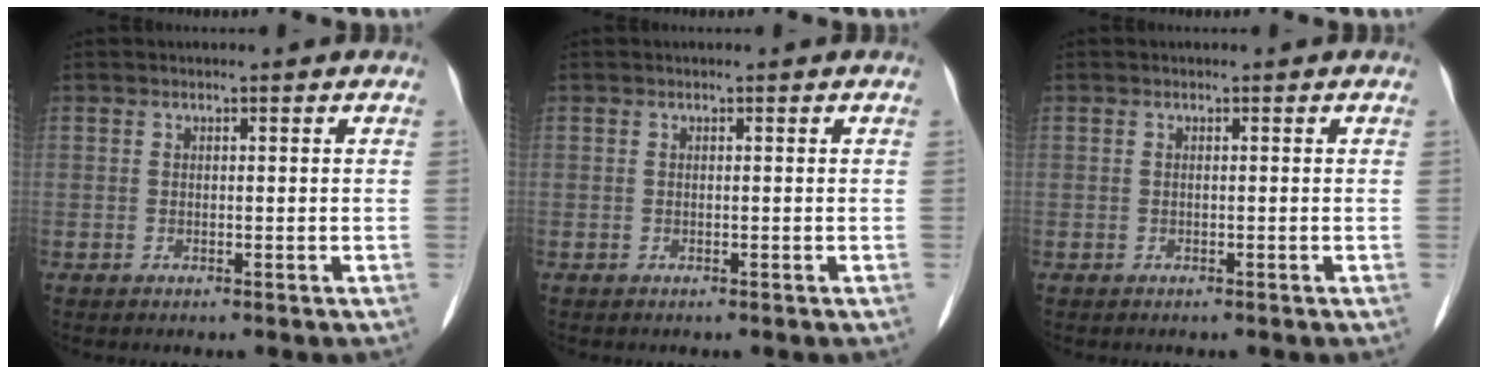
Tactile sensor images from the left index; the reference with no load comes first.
{"total": 0.0}
{"total": 0.0}